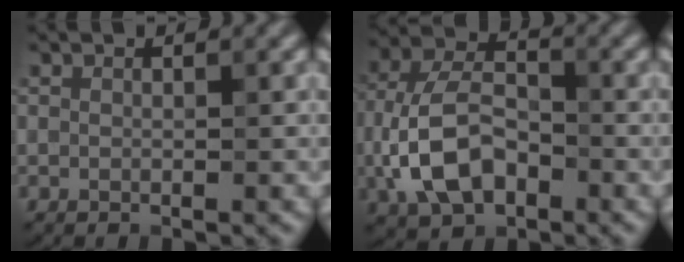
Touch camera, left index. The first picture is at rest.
{"total": 7.4, "force": [-2.3, 4.6, 5.3], "torque": [-0.108, 0.006, -0.048]}